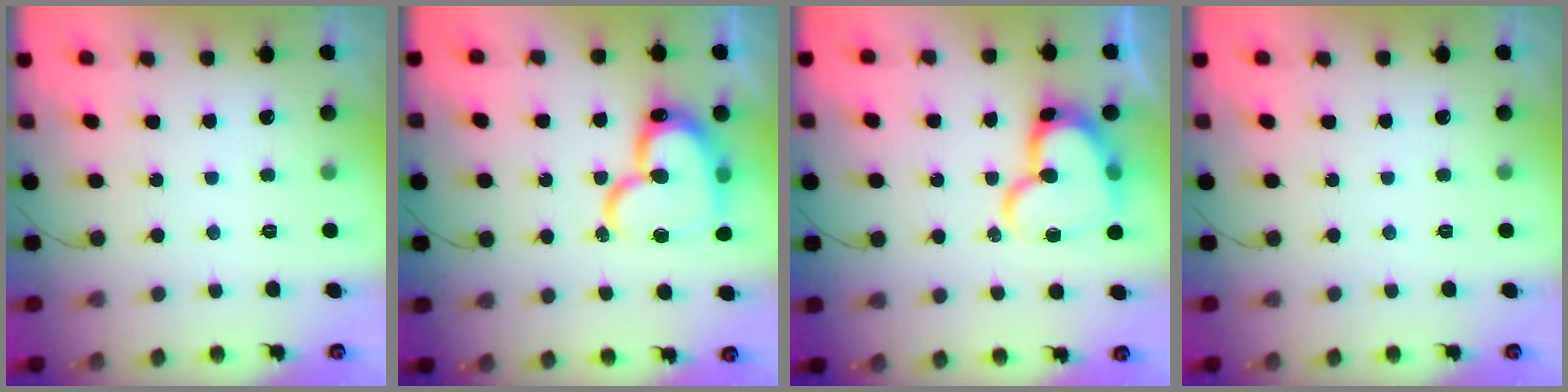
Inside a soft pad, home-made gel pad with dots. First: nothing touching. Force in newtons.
{"total": 21.3, "press": 21.3, "slide": 1.9}
{"total": 16.8, "press": 16.7, "slide": 1.9}
{"total": 0.0}